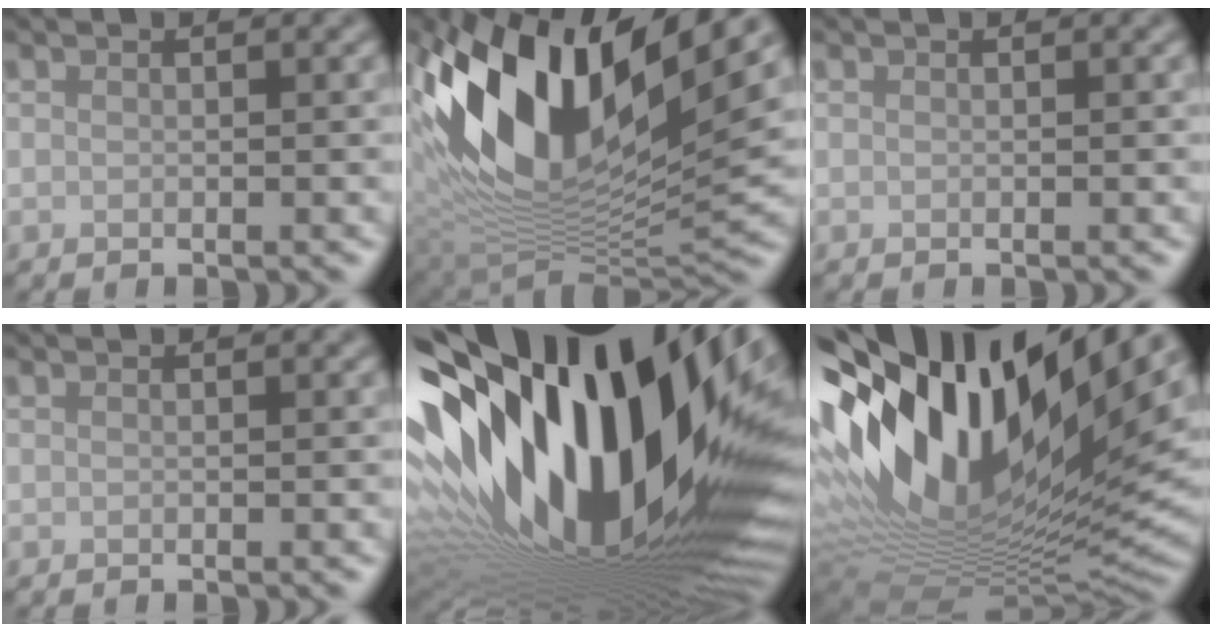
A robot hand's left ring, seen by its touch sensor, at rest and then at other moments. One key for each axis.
{"total": 15.5, "fx": 6.2, "fy": 7.2, "fz": 12.3, "tx": -0.234, "ty": 0.007, "tz": 0.106}
{"total": 0.0}
{"total": 0.0}
{"total": 21.1, "fx": 4.9, "fy": 8.0, "fz": 18.8, "tx": -0.309, "ty": -0.016, "tz": 0.081}
{"total": 18.4, "fx": 7.9, "fy": 7.1, "fz": 15.0, "tx": -0.274, "ty": 0.013, "tz": 0.144}